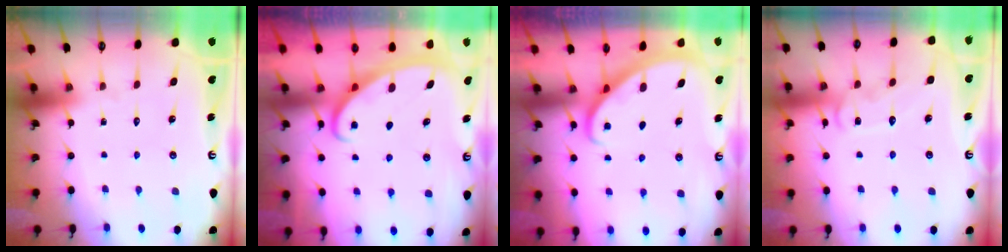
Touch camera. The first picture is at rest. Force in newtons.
{"total": 2.8, "press": 2.8, "slide": 0.4}
{"total": 2.4, "press": 2.4, "slide": 0.2}
{"total": 9.2, "press": 9.2, "slide": 0.6}